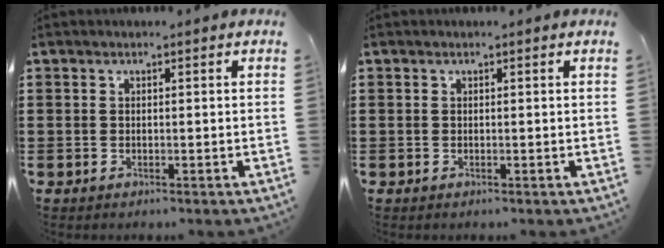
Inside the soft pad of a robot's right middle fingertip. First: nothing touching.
{"total": 0.0}